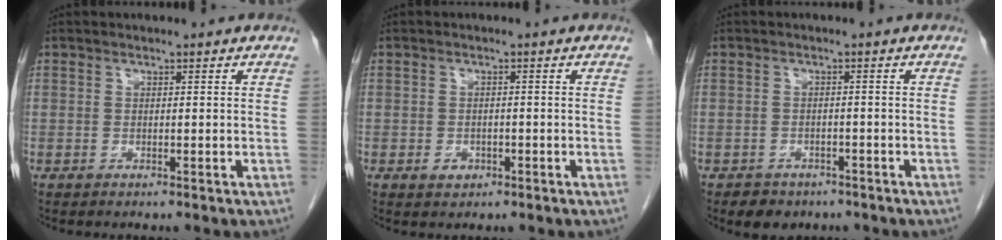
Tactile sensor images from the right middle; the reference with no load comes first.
{"total": 1.8, "force": [-0.8, 1.4, 0.8], "torque": [-0.013, 0.004, -0.006]}
{"total": 3.5, "force": [-2.5, 2.3, 0.6], "torque": [-0.016, 0.005, -0.033]}